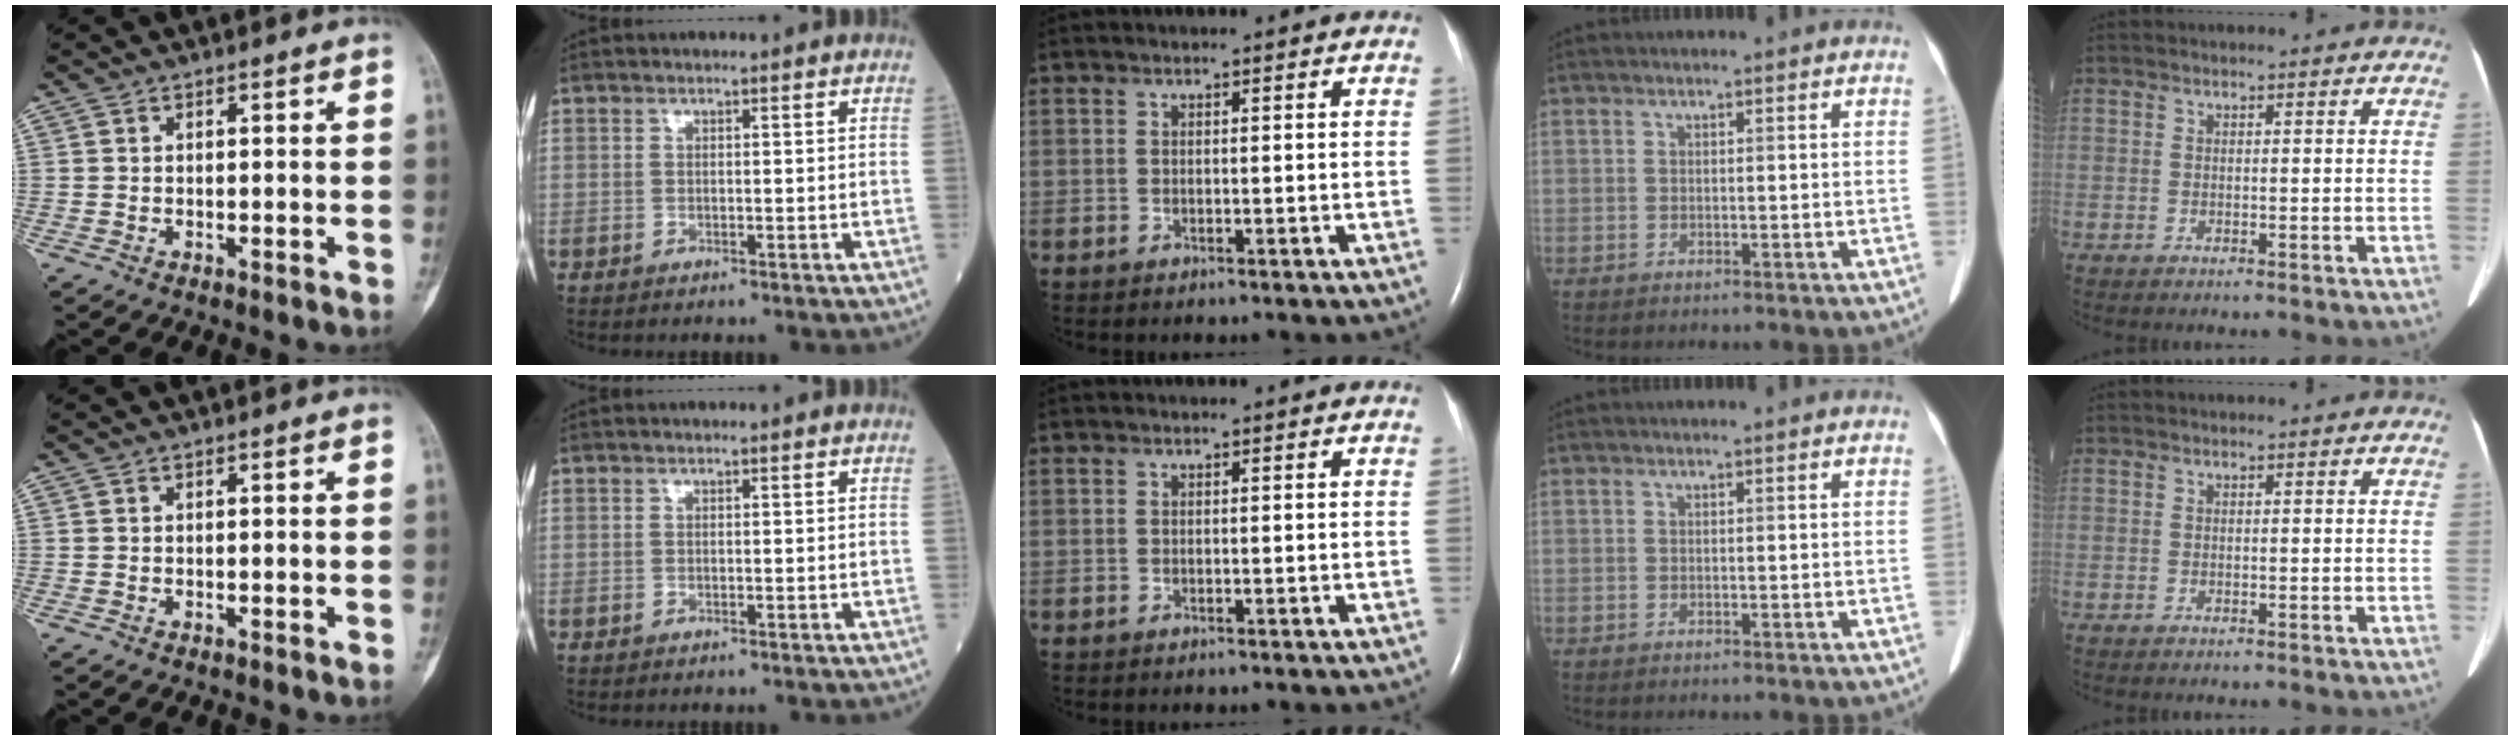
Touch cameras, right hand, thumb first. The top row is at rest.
{}